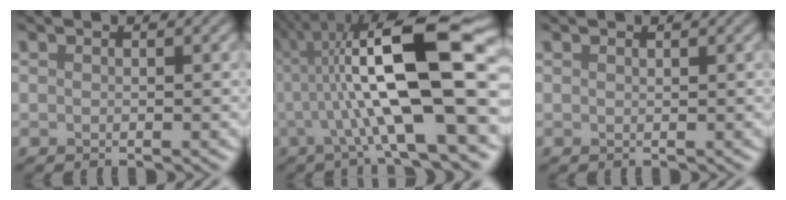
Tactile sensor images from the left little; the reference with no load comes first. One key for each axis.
{"total": 14.4, "fx": 1.2, "fy": 3.0, "fz": 14.1, "tx": -0.214, "ty": 0.016, "tz": 0.017}
{"total": 0.0}